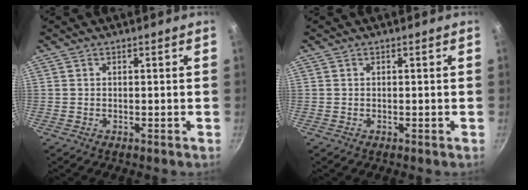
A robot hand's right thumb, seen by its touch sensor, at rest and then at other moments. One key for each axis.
{"total": 0.0}